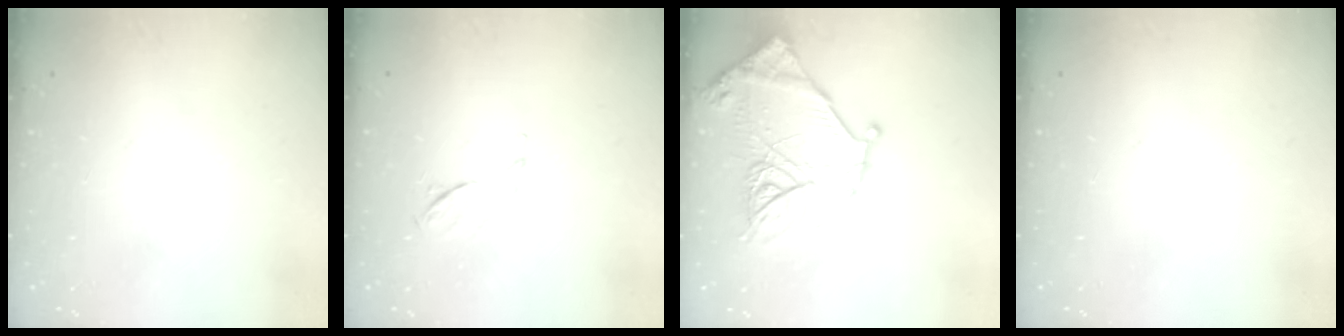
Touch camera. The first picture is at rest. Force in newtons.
{"total": 6.2, "press": 6.2, "slide": 0.9}
{"total": 18.7, "press": 18.6, "slide": 1.8}
{"total": 0.0}